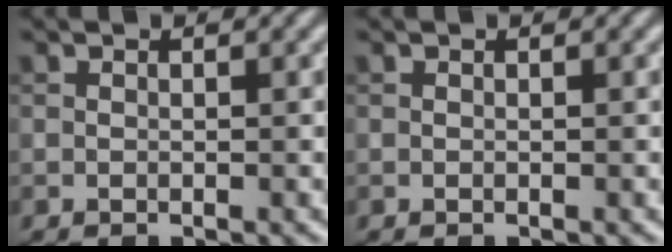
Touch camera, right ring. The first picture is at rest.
{"total": 0.0}